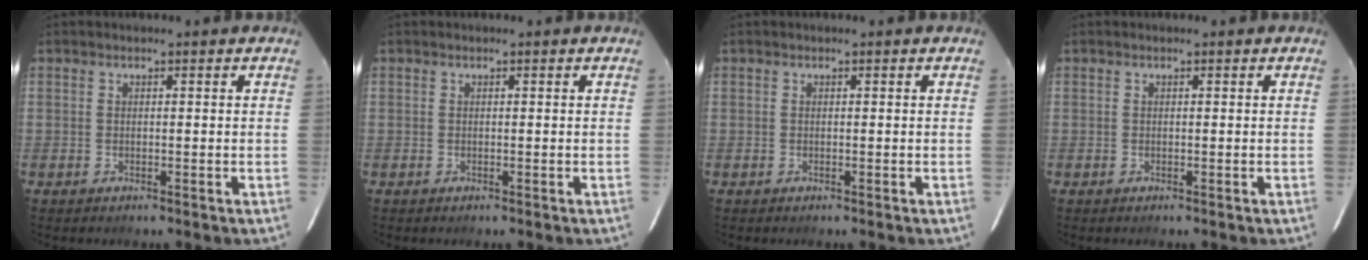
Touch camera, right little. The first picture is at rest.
{"total": 0.0}
{"total": 0.0}
{"total": 0.0}